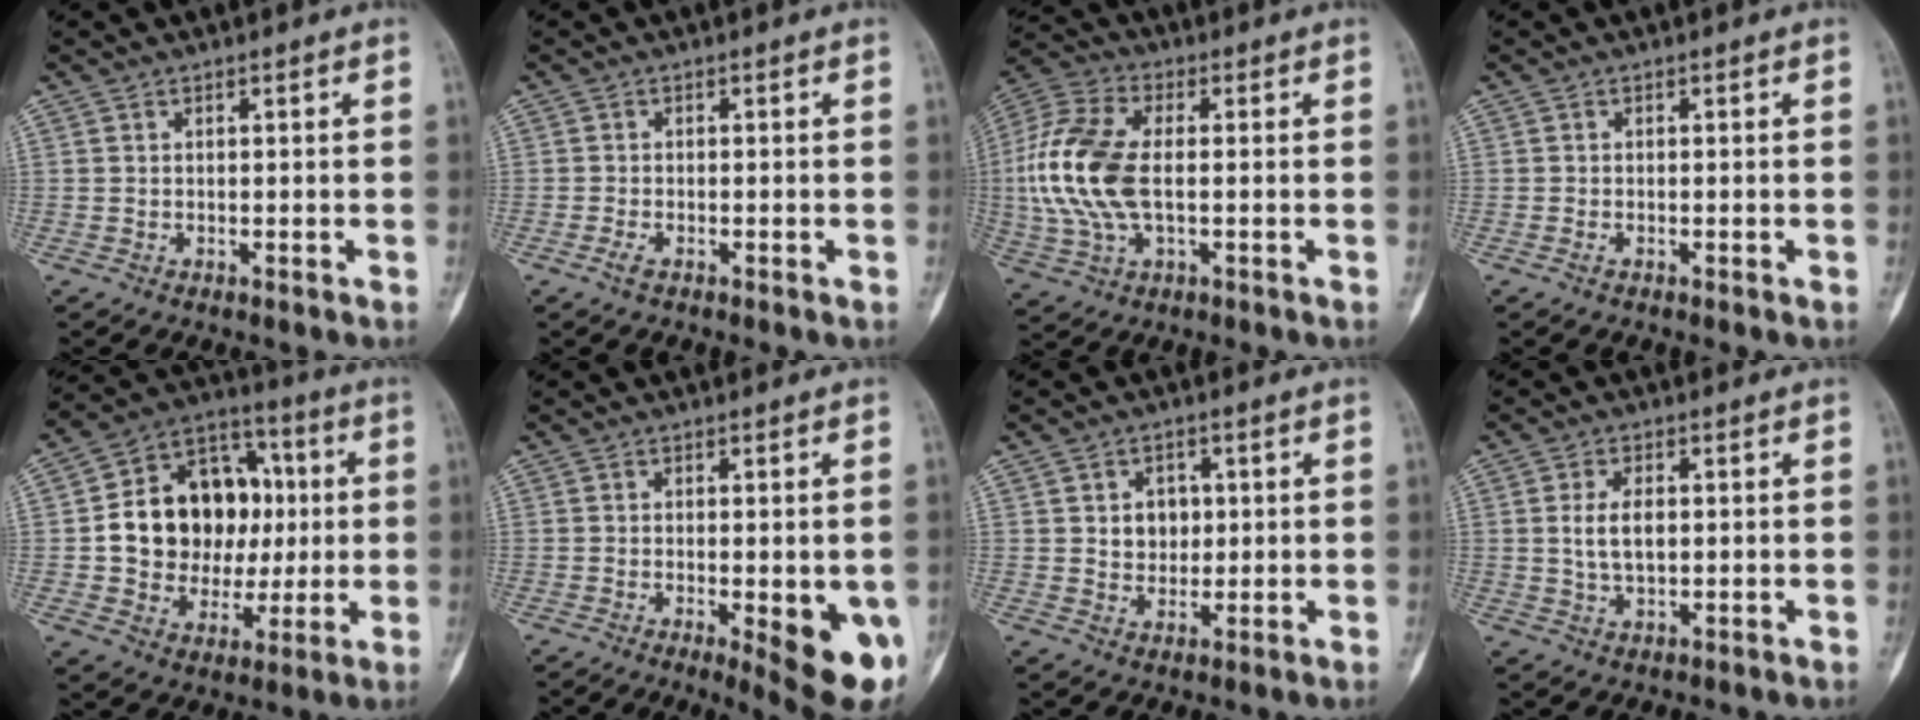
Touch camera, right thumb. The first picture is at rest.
{"total": 1.8, "force": [-1.0, 0.9, 1.2], "torque": [-0.023, 0.000, -0.023]}
{"total": 15.0, "force": [-0.3, 8.1, 12.7], "torque": [-0.290, 0.011, -0.008]}
{"total": 0.9, "force": [-0.4, 0.5, 0.6], "torque": [-0.007, 0.001, -0.010]}
{"total": 20.5, "force": [1.1, 16.0, 12.8], "torque": [-0.156, 0.033, 0.029]}
{"total": 11.2, "force": [-3.2, 3.6, 10.1], "torque": [-0.117, -0.016, -0.034]}
{"total": 5.3, "force": [0.9, 4.4, 2.8], "torque": [-0.007, -0.002, 0.016]}
{"total": 5.5, "force": [0.4, 3.2, 4.5], "torque": [-0.079, 0.000, 0.010]}